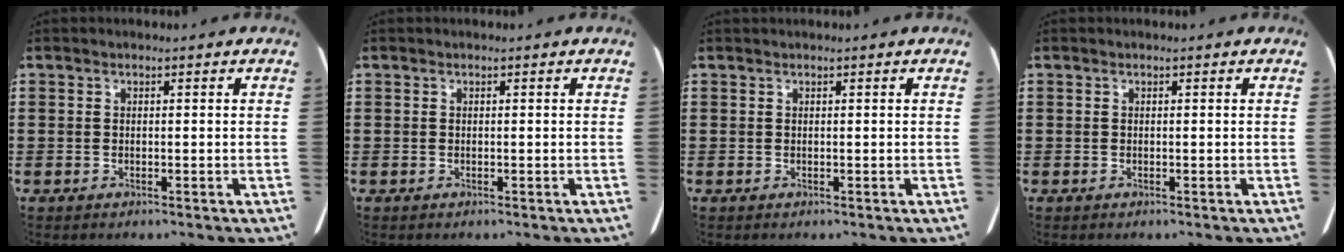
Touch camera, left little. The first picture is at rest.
{"total": 0.0}
{"total": 0.0}
{"total": 0.0}